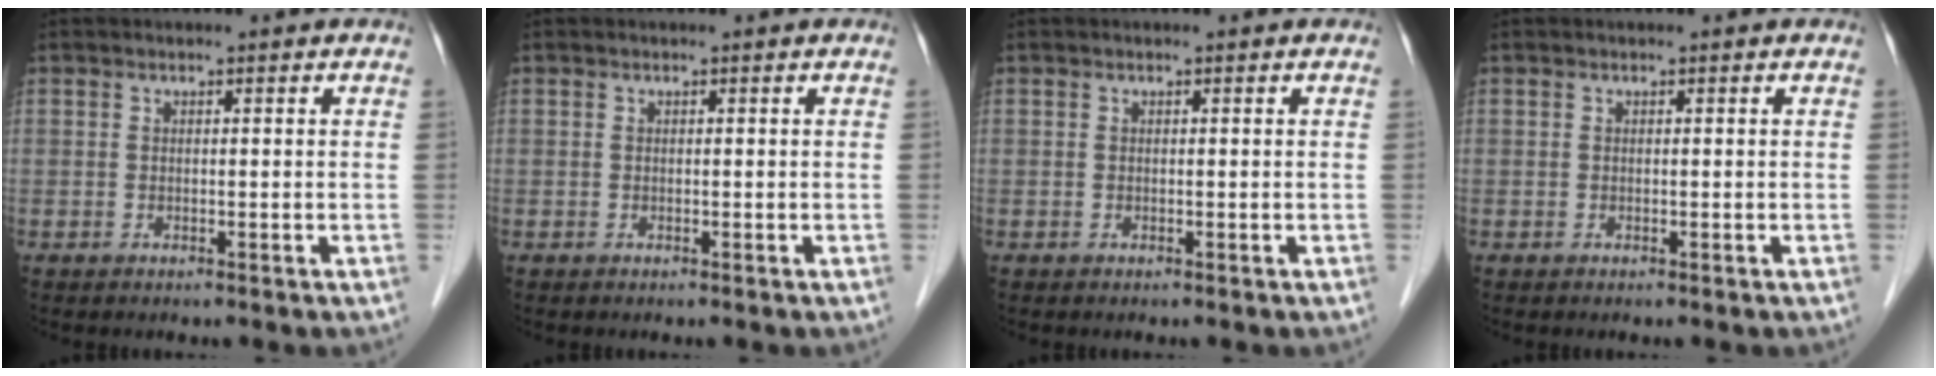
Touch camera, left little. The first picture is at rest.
{"total": 0.0}
{"total": 0.0}
{"total": 0.0}